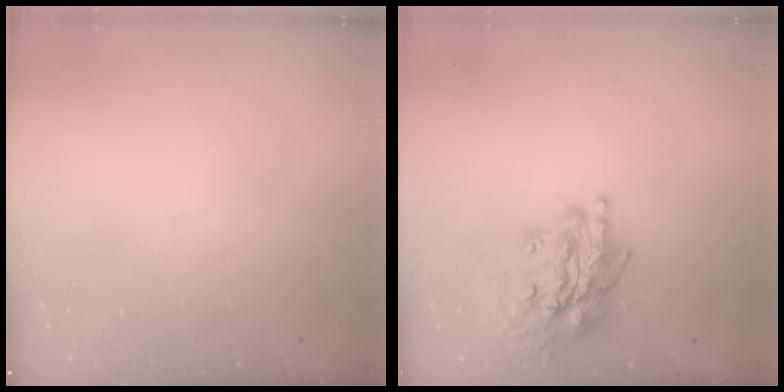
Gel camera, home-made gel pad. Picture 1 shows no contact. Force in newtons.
{"total": 17.5, "press": 17.4, "slide": 1.8}